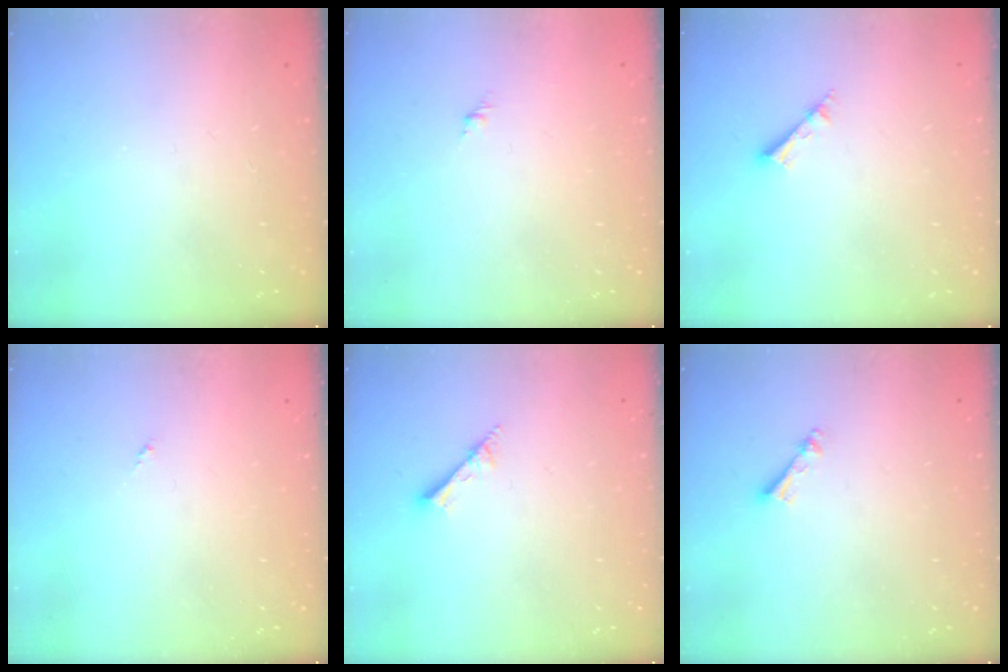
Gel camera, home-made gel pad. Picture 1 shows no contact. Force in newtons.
{"total": 1.3, "press": 1.2, "slide": 0.5}
{"total": 2.3, "press": 2.3, "slide": 0.1}
{"total": 0.0}
{"total": 1.7, "press": 1.6, "slide": 0.1}
{"total": 3.6, "press": 3.6, "slide": 0.3}